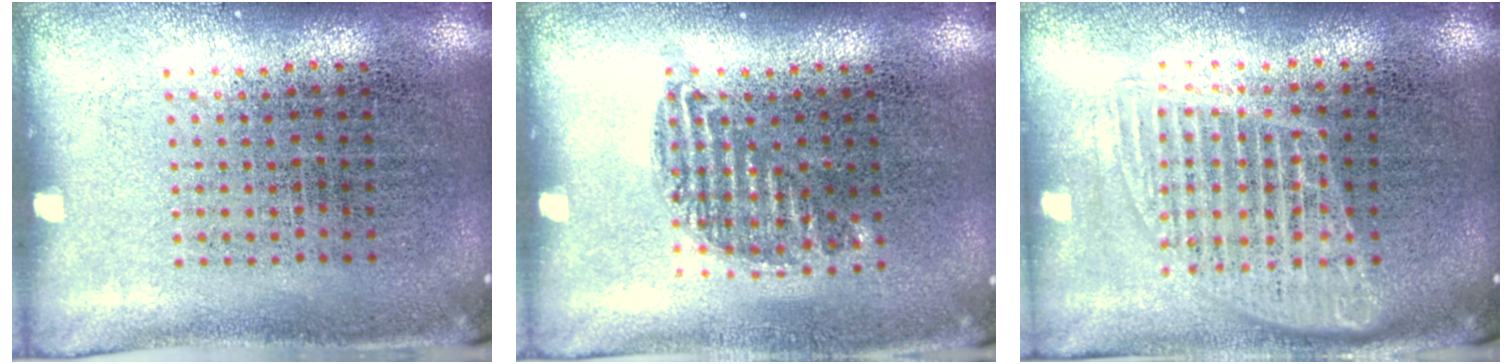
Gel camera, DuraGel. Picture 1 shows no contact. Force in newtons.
{"total": 0.9, "press": 0.8, "slide": 0.4}
{"total": 1.6, "press": 1.4, "slide": 0.8}